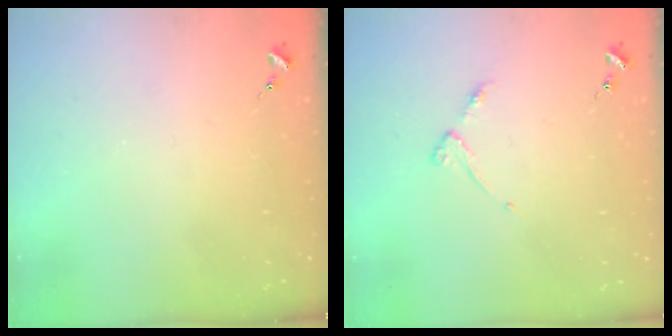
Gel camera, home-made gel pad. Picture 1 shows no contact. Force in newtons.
{"total": 3.5, "press": 3.5, "slide": 0.5}